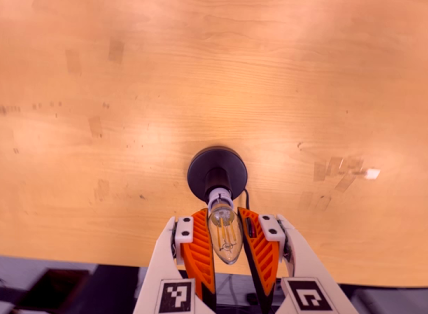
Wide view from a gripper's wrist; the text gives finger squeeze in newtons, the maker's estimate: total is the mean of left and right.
{"total": 13.3, "left": 12.0, "right": 14.6}